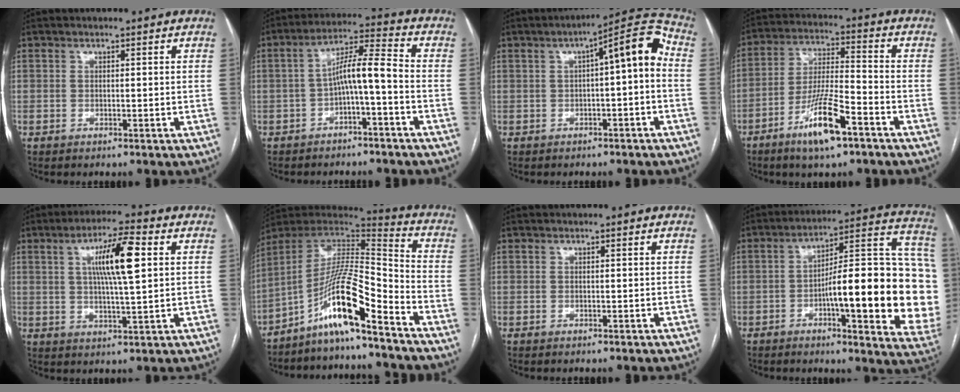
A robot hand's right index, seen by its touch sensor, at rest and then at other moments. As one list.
[{"total": 7.3, "force": [-2.0, 0.6, 7.0], "torque": [-0.121, 0.031, -0.033]}, {"total": 9.4, "force": [0.2, 1.8, 9.2], "torque": [-0.129, 0.040, 0.001]}, {"total": 11.5, "force": [-6.6, 1.7, 9.2], "torque": [-0.180, -0.012, -0.120]}, {"total": 9.9, "force": [2.6, 1.0, 9.5], "torque": [-0.167, 0.008, 0.044]}, {"total": 14.4, "force": [-9.5, 0.7, 10.9], "torque": [-0.206, 0.014, -0.170]}, {"total": 0.0}, {"total": 25.6, "force": [-3.5, 5.1, 24.8], "torque": [-0.256, 0.028, -0.041]}]